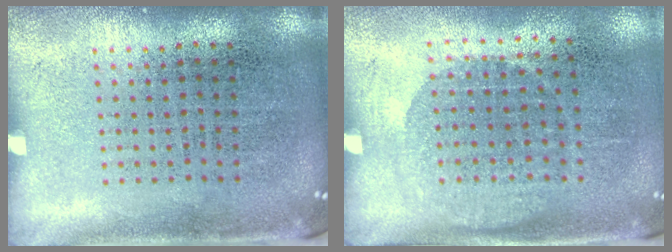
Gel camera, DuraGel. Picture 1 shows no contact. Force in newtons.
{"total": 1.1, "press": 1.0, "slide": 0.4}